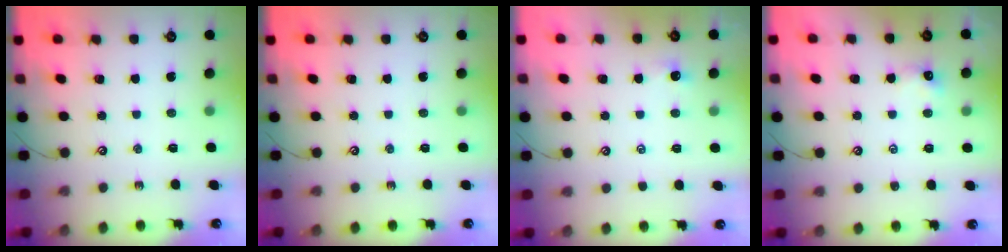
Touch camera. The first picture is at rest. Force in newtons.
{"total": 0.0}
{"total": 0.5, "press": 0.4, "slide": 0.3}
{"total": 0.6, "press": 0.4, "slide": 0.4}